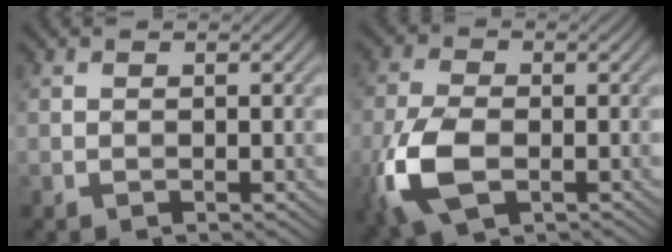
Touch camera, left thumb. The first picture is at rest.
{"total": 9.5, "force": [-3.0, 5.8, 7.0], "torque": [-0.188, -0.011, -0.068]}